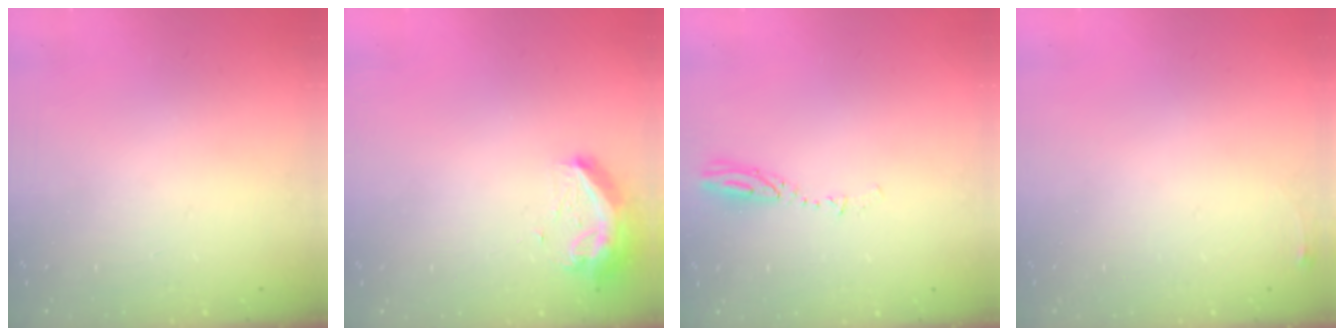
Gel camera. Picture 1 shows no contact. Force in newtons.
{"total": 9.5, "press": 9.5, "slide": 0.6}
{"total": 3.8, "press": 3.8, "slide": 0.2}
{"total": 3.6, "press": 3.5, "slide": 0.6}